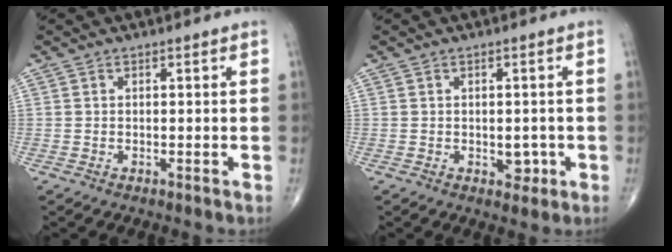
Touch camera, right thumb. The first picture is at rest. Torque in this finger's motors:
{"motor_torque": [2.32, 2.22, 0.99, -0.23, 0.07]}